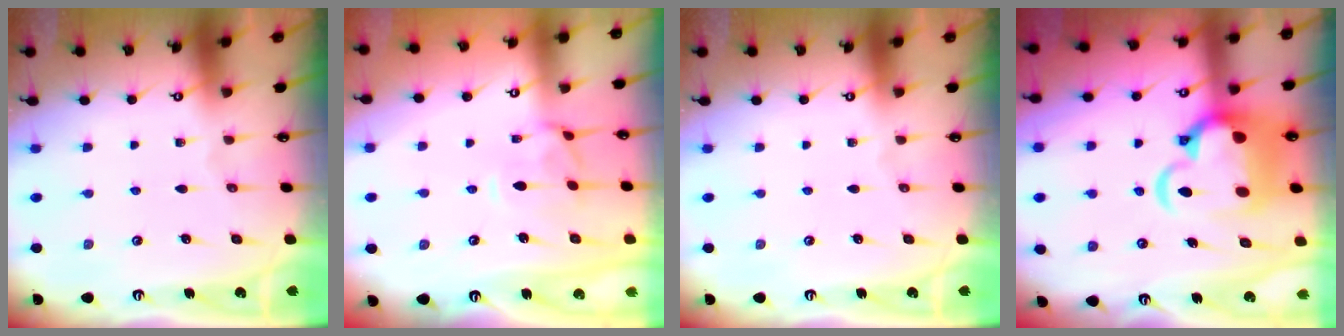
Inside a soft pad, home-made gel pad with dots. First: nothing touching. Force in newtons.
{"total": 1.7, "press": 1.4, "slide": 0.9}
{"total": 0.0}
{"total": 9.8, "press": 9.6, "slide": 2.3}